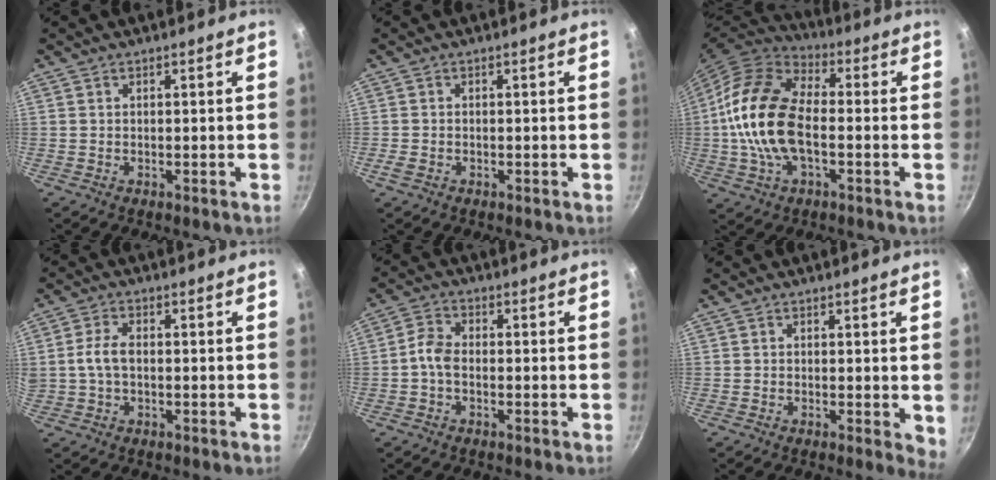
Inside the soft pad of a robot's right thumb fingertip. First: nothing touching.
{"total": 1.6, "force": [-0.8, 1.1, 0.8], "torque": [-0.017, 0.001, -0.015]}
{"total": 18.7, "force": [-1.6, 10.9, 15.1], "torque": [-0.277, 0.031, -0.044]}
{"total": 4.6, "force": [-0.2, 2.6, 3.7], "torque": [-0.073, 0.014, -0.008]}
{"total": 3.9, "force": [-1.2, 2.5, 2.7], "torque": [-0.057, 0.021, -0.034]}
{"total": 2.7, "force": [0.1, 1.2, 2.4], "torque": [-0.026, -0.007, -0.001]}